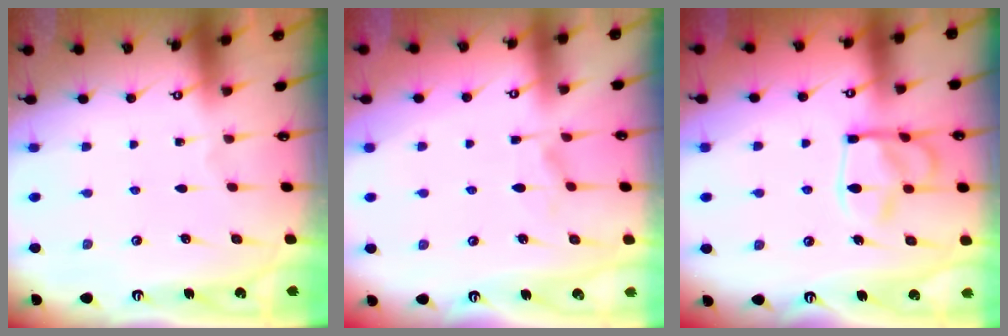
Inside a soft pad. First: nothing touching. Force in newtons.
{"total": 1.6, "press": 1.3, "slide": 0.9}
{"total": 14.7, "press": 14.6, "slide": 1.5}